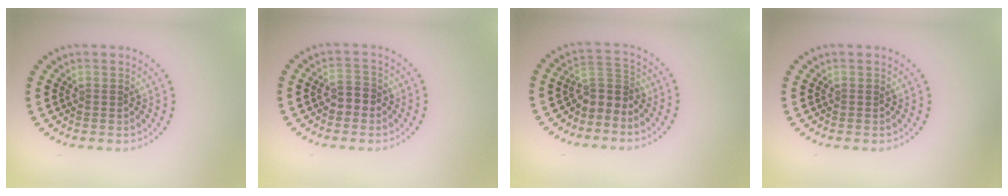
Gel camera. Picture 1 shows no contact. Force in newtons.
{"total": 2.1, "press": 2.0, "slide": 0.4}
{"total": 2.7, "press": 1.9, "slide": 1.9}
{"total": 0.0}